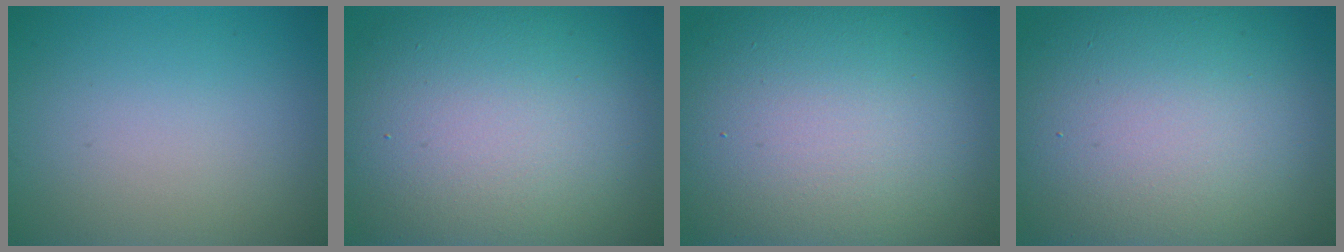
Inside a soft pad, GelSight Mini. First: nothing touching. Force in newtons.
{"total": 15.3, "press": 15.3, "slide": 0.6}
{"total": 17.8, "press": 17.7, "slide": 1.5}
{"total": 16.9, "press": 16.8, "slide": 1.6}